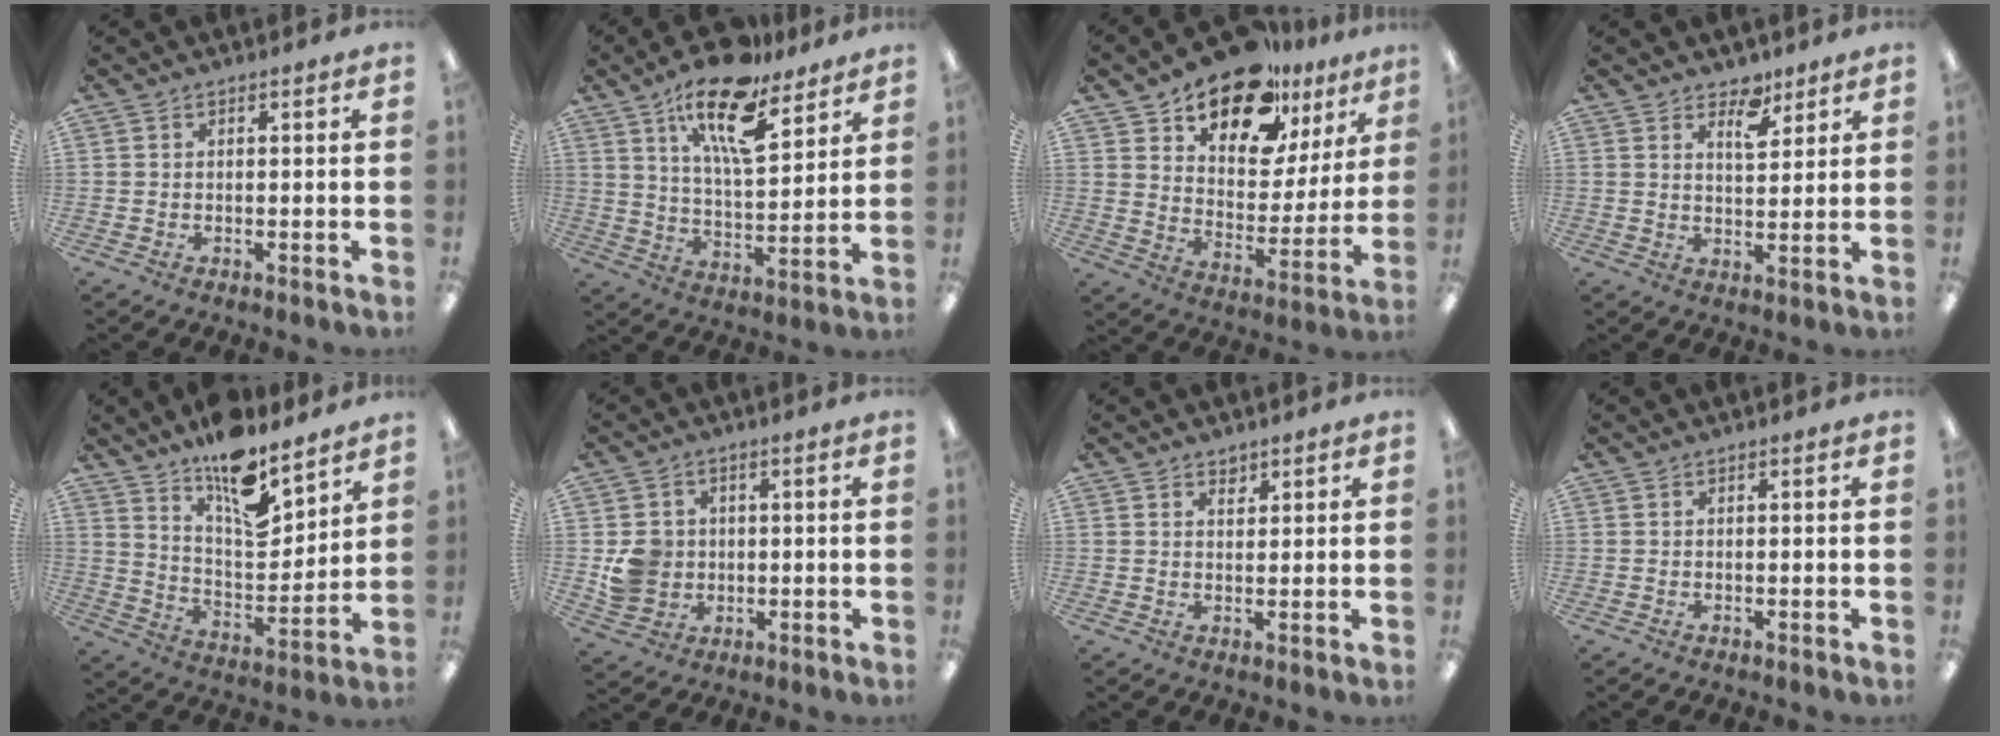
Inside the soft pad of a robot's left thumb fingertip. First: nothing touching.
{"total": 17.9, "force": [11.8, 6.8, 11.5], "torque": [-0.193, -0.059, 0.199]}
{"total": 18.1, "force": [13.7, 9.1, 7.4], "torque": [-0.121, -0.096, 0.243]}
{"total": 6.4, "force": [4.5, 3.3, 3.1], "torque": [-0.026, -0.026, 0.074]}
{"total": 14.7, "force": [10.9, 5.5, 8.1], "torque": [-0.125, -0.080, 0.188]}
{"total": 6.9, "force": [0.2, 6.5, 2.2], "torque": [-0.036, 0.009, 0.007]}
{"total": 1.9, "force": [1.6, 0.9, 0.4], "torque": [0.007, -0.008, 0.027]}
{"total": 0.0}